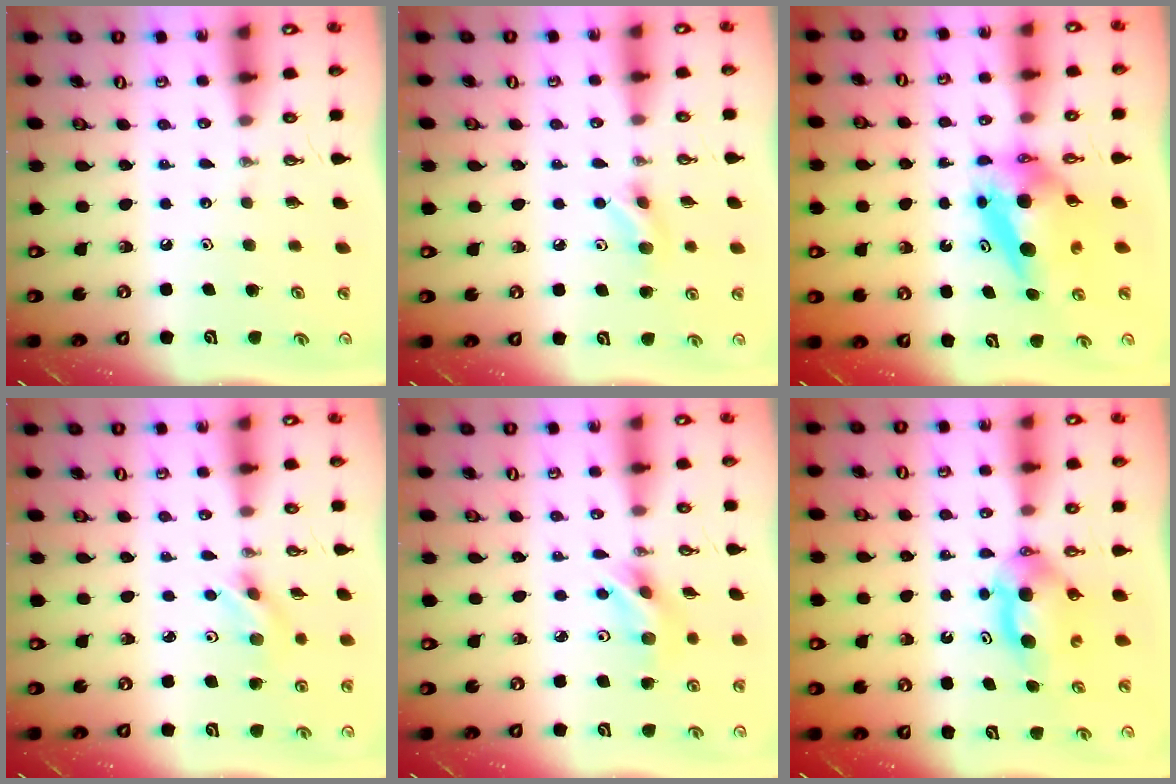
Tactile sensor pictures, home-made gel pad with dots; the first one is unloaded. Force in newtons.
{"total": 5.2, "press": 5.0, "slide": 1.4}
{"total": 6.8, "press": 6.7, "slide": 1.0}
{"total": 3.4, "press": 3.3, "slide": 0.8}
{"total": 8.0, "press": 6.5, "slide": 4.5}
{"total": 7.1, "press": 5.1, "slide": 5.0}